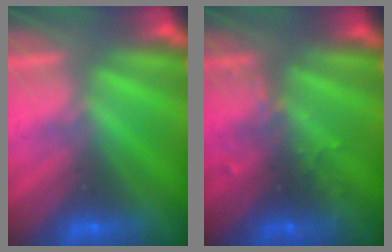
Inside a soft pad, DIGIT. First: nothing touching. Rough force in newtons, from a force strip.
{"total": 2.9}